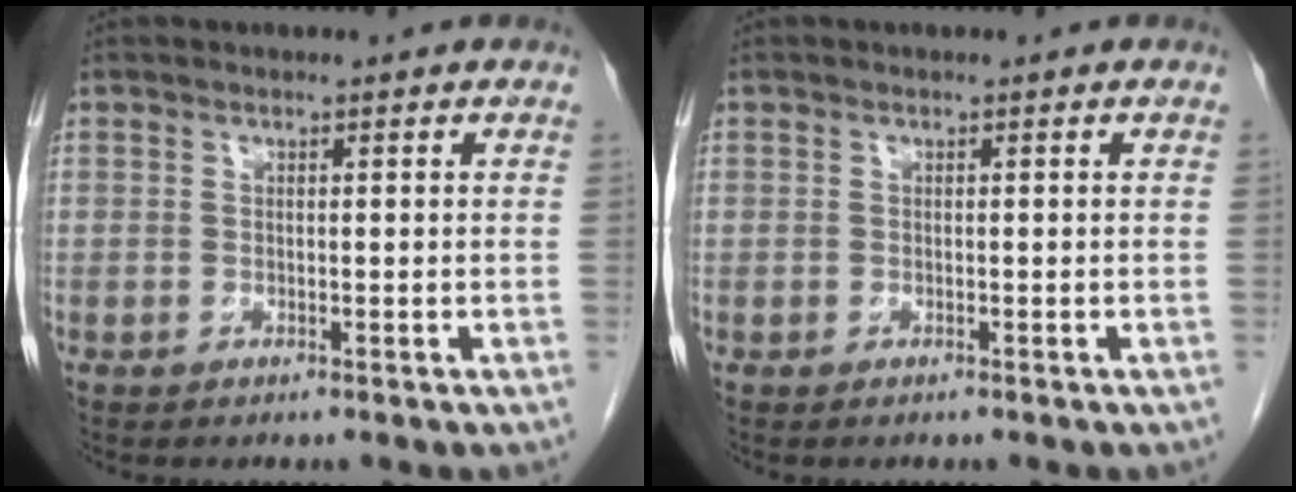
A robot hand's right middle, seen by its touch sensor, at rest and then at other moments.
{"total": 0.0}